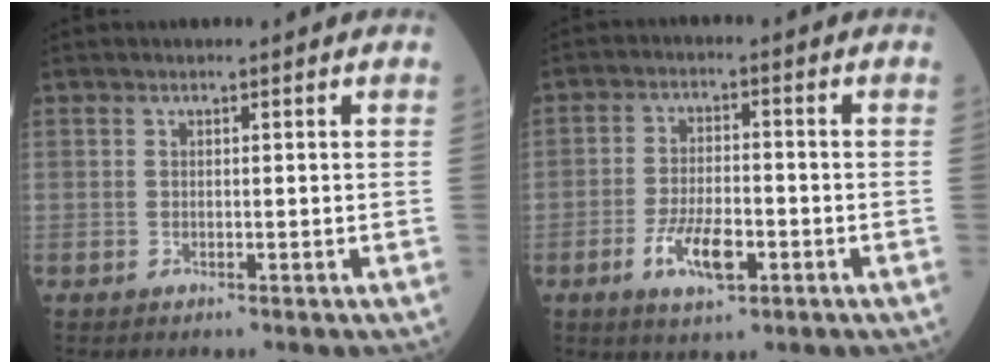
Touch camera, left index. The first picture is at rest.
{"total": 7.0, "force": [-3.1, 2.6, 5.8], "torque": [-0.117, -0.004, -0.053]}